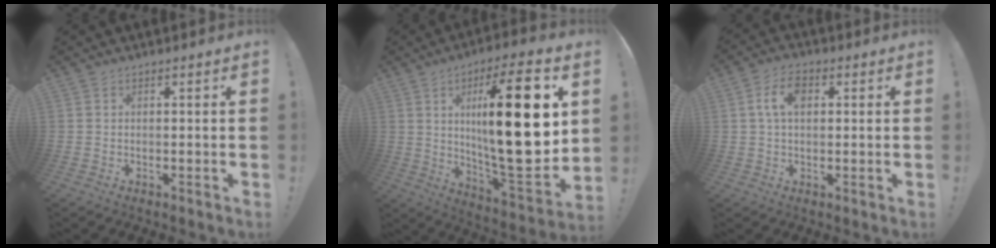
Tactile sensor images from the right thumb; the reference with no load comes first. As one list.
[{"total": 27.7, "force": [5.2, 7.0, 26.3], "torque": [-0.437, -0.032, 0.072]}, {"total": 7.1, "force": [1.4, 4.3, 5.5], "torque": [-0.097, 0.007, 0.024]}]